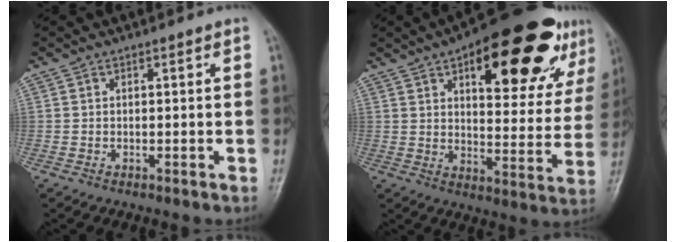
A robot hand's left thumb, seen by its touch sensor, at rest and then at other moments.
{"total": 26.1, "force": [13.8, 10.3, 19.6], "torque": [-0.229, -0.021, 0.194]}